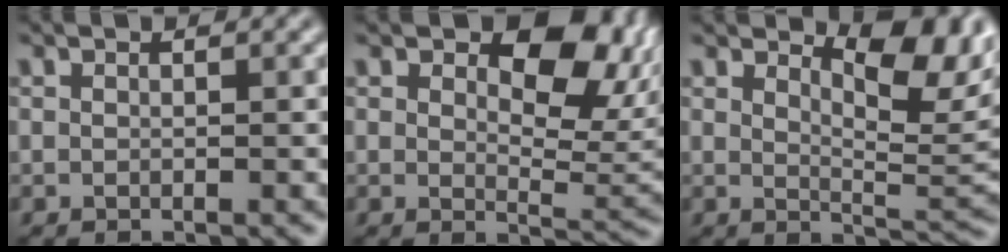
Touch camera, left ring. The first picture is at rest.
{"total": 8.3, "force": [3.8, 4.3, 6.0], "torque": [-0.078, -0.002, 0.058]}
{"total": 5.3, "force": [3.1, 1.9, 3.9], "torque": [-0.053, -0.010, 0.043]}